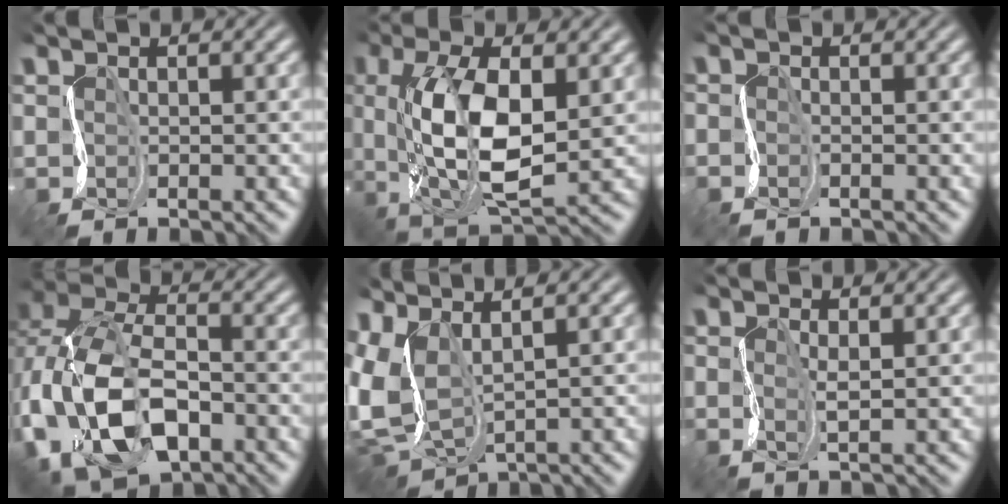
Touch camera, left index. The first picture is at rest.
{"total": 8.9, "force": [-0.3, 3.9, 7.9], "torque": [-0.160, -0.004, -0.005]}
{"total": 1.2, "force": [-1.1, -0.1, -0.5], "torque": [0.000, -0.002, -0.023]}
{"total": 10.4, "force": [-3.8, 6.8, 6.9], "torque": [-0.169, -0.012, -0.075]}
{"total": 6.0, "force": [0.8, 2.9, 5.2], "torque": [-0.152, 0.009, 0.017]}
{"total": 0.6, "force": [-0.3, -0.2, 0.5], "torque": [-0.021, 0.002, -0.008]}